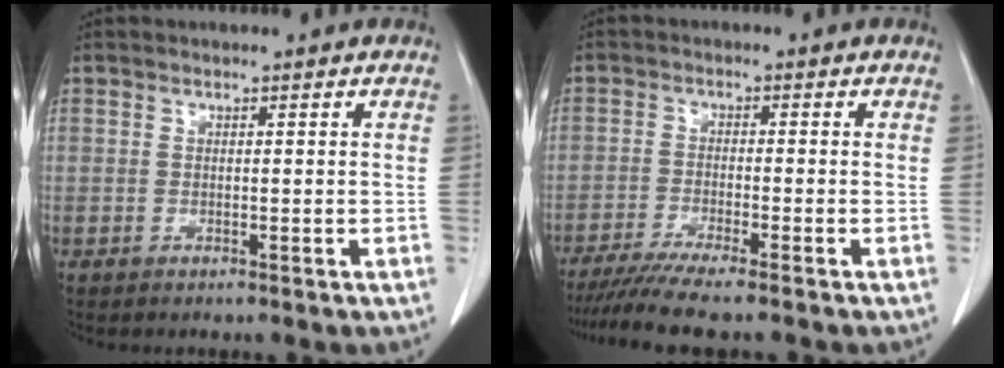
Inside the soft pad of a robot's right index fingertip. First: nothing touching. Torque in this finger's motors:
{"motor_torque": [0.75, -0.72, 0.14, 0.05]}